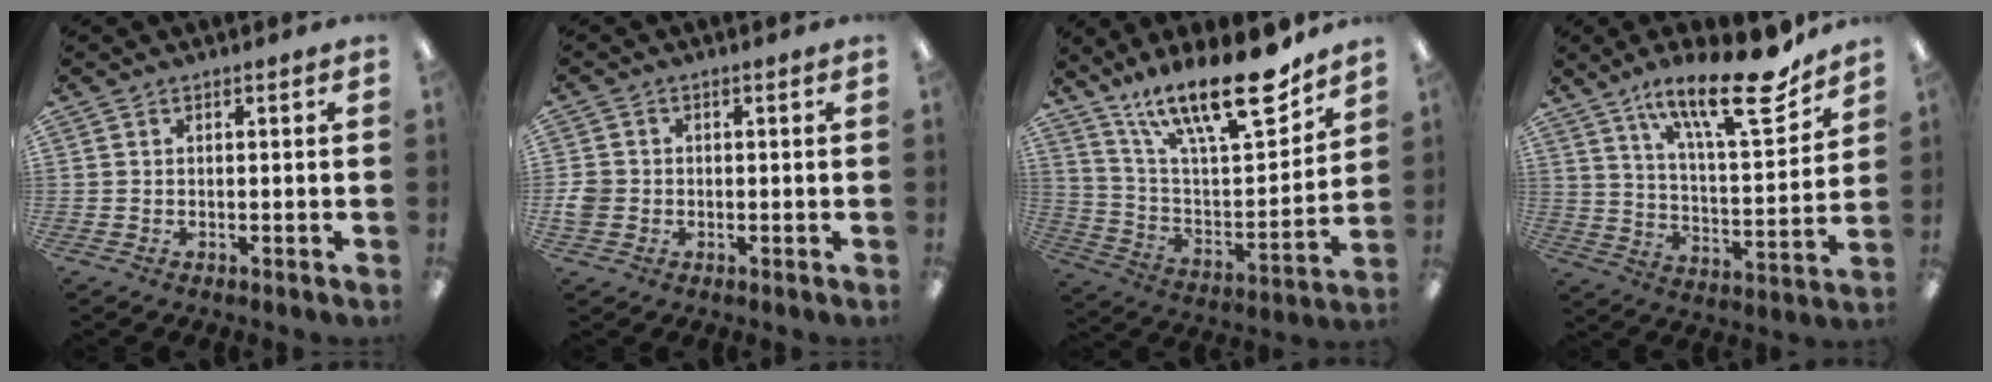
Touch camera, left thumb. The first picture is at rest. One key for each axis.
{"total": 3.4, "fx": -0.6, "fy": 3.0, "fz": 1.3, "tx": -0.028, "ty": 0.004, "tz": -0.011}
{"total": 22.8, "fx": 16.5, "fy": 6.1, "fz": 14.6, "tx": -0.234, "ty": -0.113, "tz": 0.274}
{"total": 21.8, "fx": 15.3, "fy": 5.8, "fz": 14.4, "tx": -0.224, "ty": -0.092, "tz": 0.245}